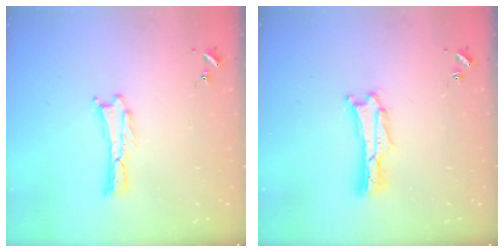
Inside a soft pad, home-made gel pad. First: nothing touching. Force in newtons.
{"total": 1.7, "press": 1.7, "slide": 0.3}